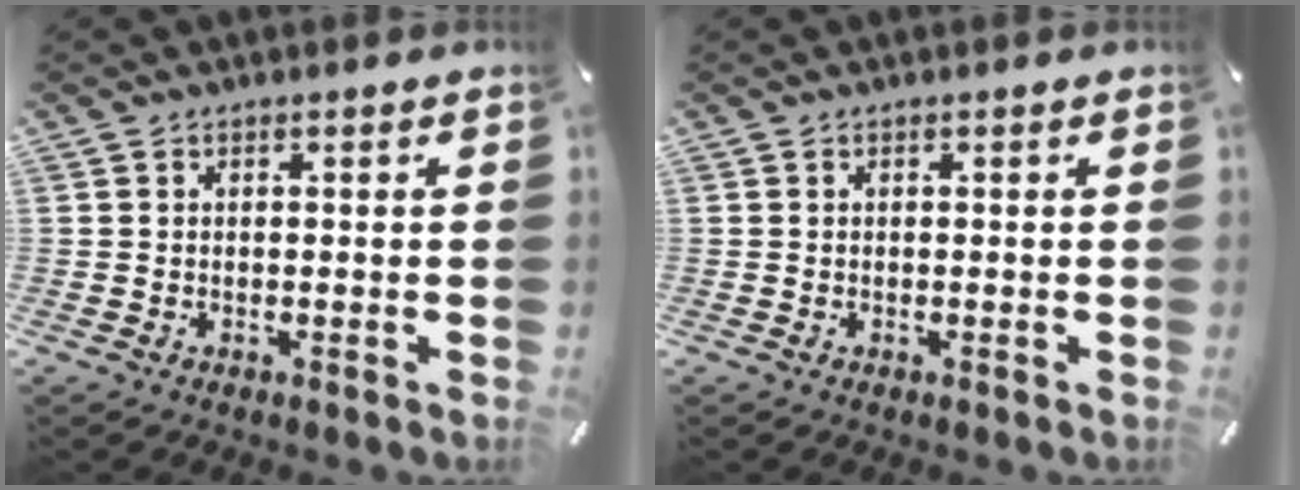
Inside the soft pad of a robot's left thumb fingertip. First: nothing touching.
{"total": 0.0}